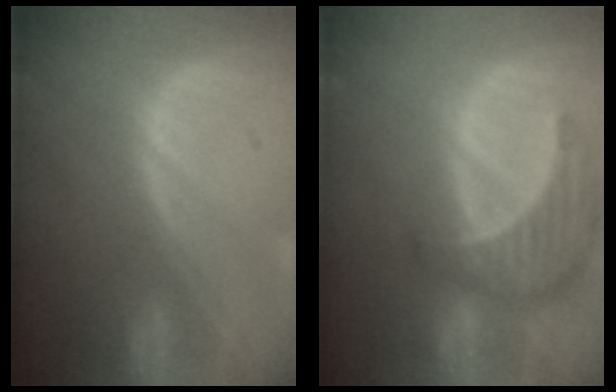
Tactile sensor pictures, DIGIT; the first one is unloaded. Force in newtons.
{"total": 8.4, "press": 7.8, "slide": 3.3}